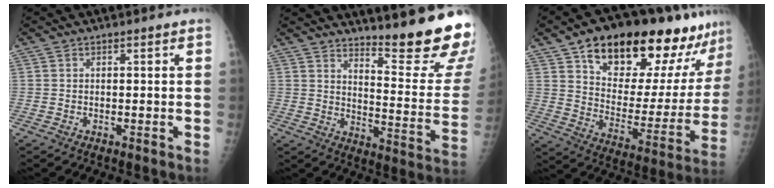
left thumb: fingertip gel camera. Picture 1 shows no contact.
{"total": 18.3, "force": [14.8, 1.7, 10.6], "torque": [-0.119, -0.163, 0.200]}
{"total": 26.5, "force": [17.9, 10.8, 16.3], "torque": [-0.193, -0.066, 0.269]}